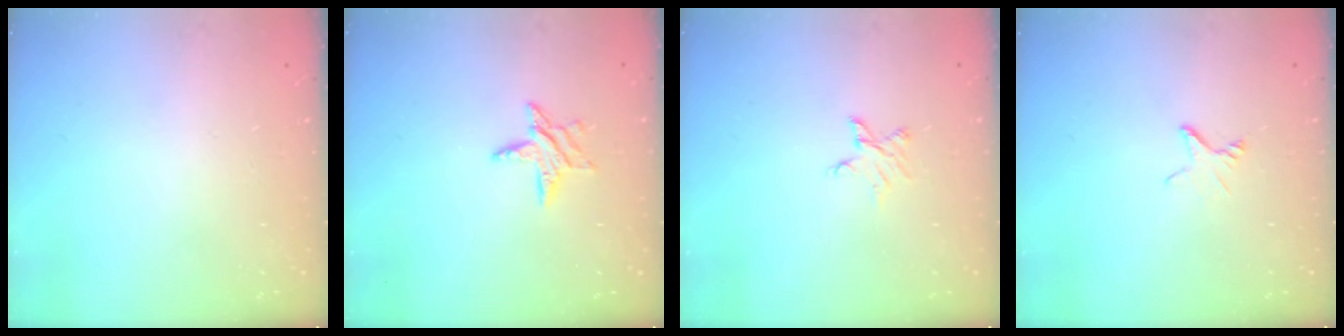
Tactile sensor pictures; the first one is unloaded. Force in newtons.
{"total": 6.5, "press": 6.5, "slide": 0.5}
{"total": 2.9, "press": 2.9, "slide": 0.2}
{"total": 2.3, "press": 2.3, "slide": 0.2}